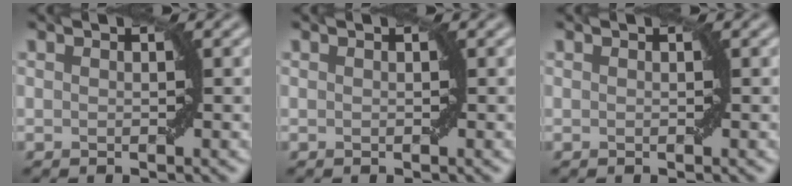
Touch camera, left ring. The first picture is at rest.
{"total": 0.0}
{"total": 0.0}